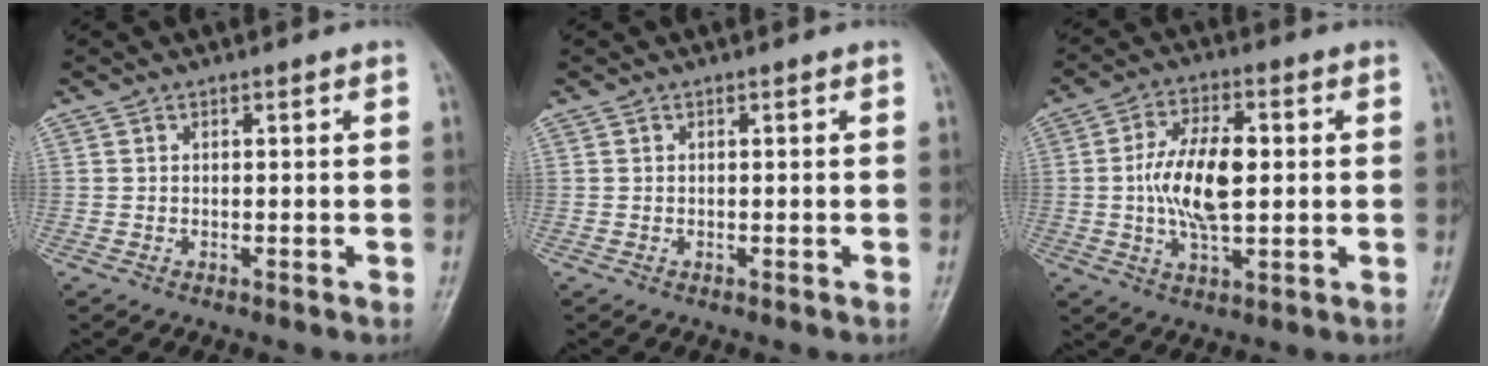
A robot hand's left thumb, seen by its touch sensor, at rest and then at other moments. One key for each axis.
{"total": 0.0}
{"total": 12.3, "fx": 0.5, "fy": 5.8, "fz": 10.8, "tx": -0.200, "ty": 0.006, "tz": 0.007}